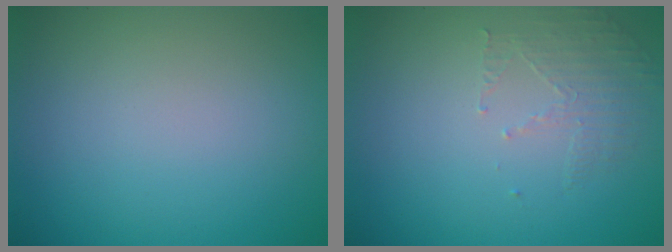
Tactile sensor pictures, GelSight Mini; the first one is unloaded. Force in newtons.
{"total": 1.6, "press": 0.7, "slide": 1.4}